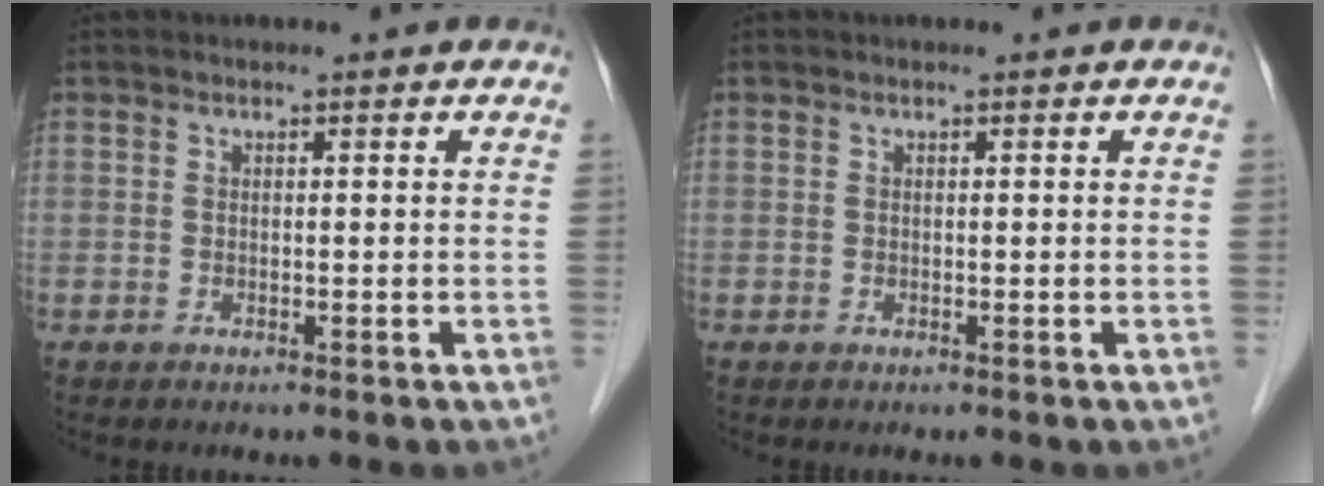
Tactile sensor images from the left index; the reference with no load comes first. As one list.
[{"total": 0.0}]